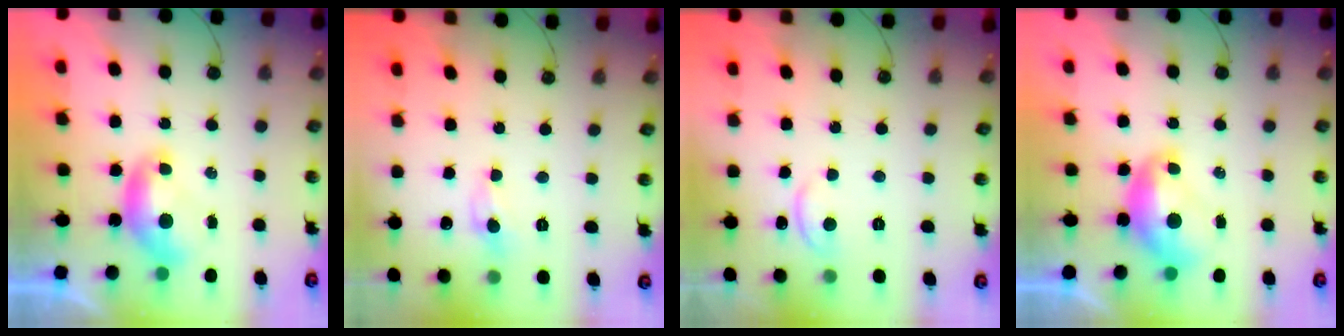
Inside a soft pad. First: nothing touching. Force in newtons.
{"total": 0.0}
{"total": 0.6, "press": 0.2, "slide": 0.6}
{"total": 2.1, "press": 2.0, "slide": 0.3}